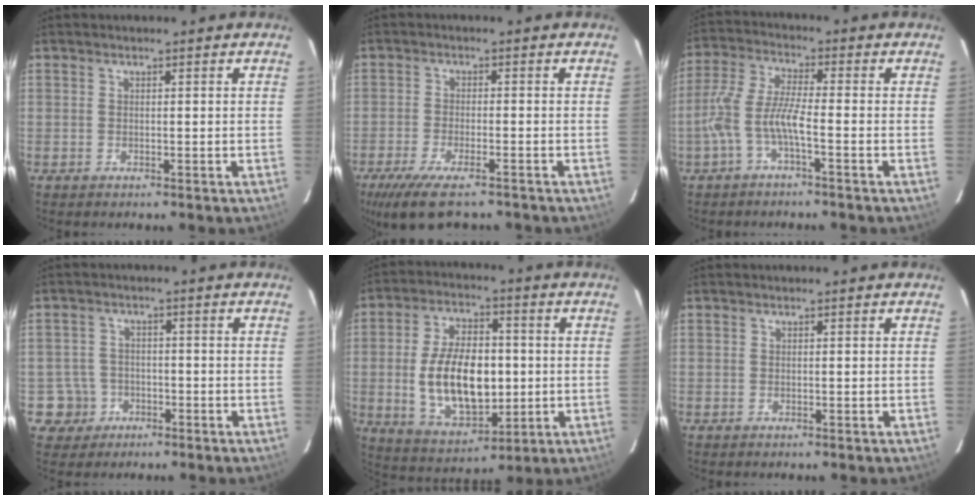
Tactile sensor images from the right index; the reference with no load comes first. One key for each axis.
{"total": 10.8, "fx": -8.0, "fy": 3.0, "fz": 6.6, "tx": -0.154, "ty": -0.034, "tz": -0.141}
{"total": 7.2, "fx": -2.9, "fy": 1.0, "fz": 6.5, "tx": -0.152, "ty": 0.008, "tz": -0.056}
{"total": 5.2, "fx": -2.3, "fy": 4.7, "fz": 0.0, "tx": -0.010, "ty": 0.021, "tz": -0.039}
{"total": 16.2, "fx": -0.8, "fy": 8.8, "fz": 13.5, "tx": -0.261, "ty": 0.004, "tz": 0.005}
{"total": 0.0}